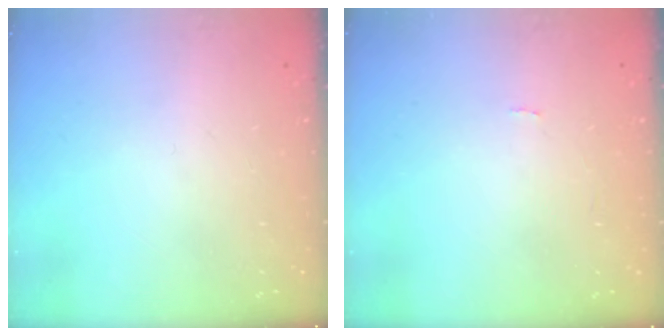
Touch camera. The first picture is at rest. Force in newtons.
{"total": 0.0}